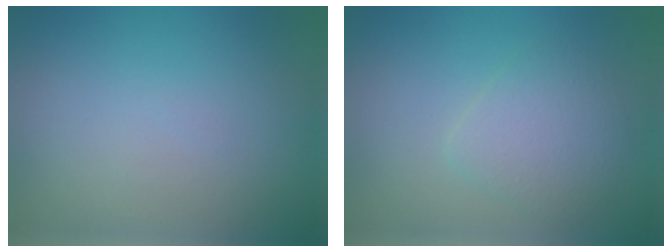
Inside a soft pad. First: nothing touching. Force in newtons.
{"total": 2.9, "press": 2.9, "slide": 0.0}